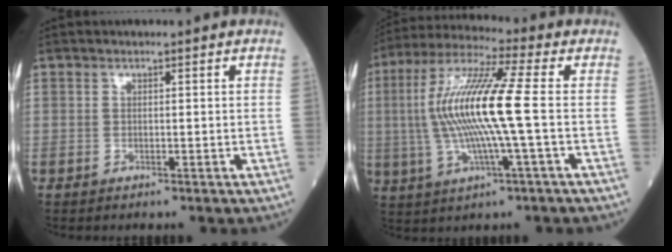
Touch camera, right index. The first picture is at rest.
{"total": 14.9, "force": [-0.2, 0.3, 14.9], "torque": [-0.307, 0.010, -0.010]}